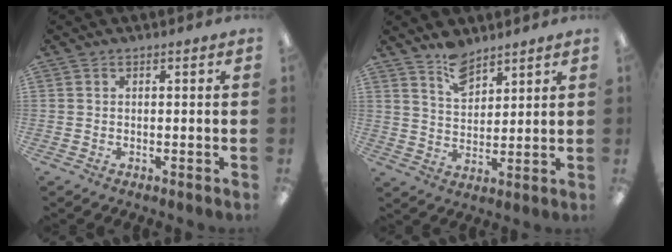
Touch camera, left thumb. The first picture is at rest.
{"total": 7.8, "force": [6.2, 3.8, 2.7], "torque": [-0.041, -0.035, 0.113]}